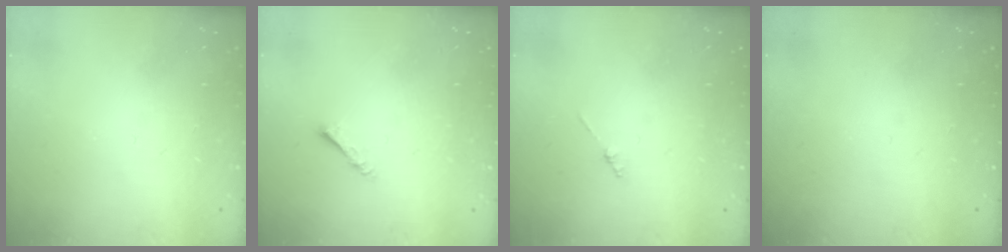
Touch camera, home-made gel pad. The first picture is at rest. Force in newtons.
{"total": 1.8, "press": 1.8, "slide": 0.1}
{"total": 1.3, "press": 1.3, "slide": 0.3}
{"total": 0.0}